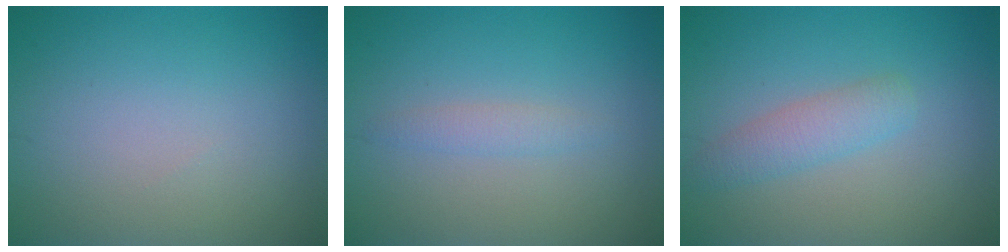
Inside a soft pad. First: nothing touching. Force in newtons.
{"total": 1.3, "press": 1.3, "slide": 0.2}
{"total": 2.5, "press": 2.5, "slide": 0.1}